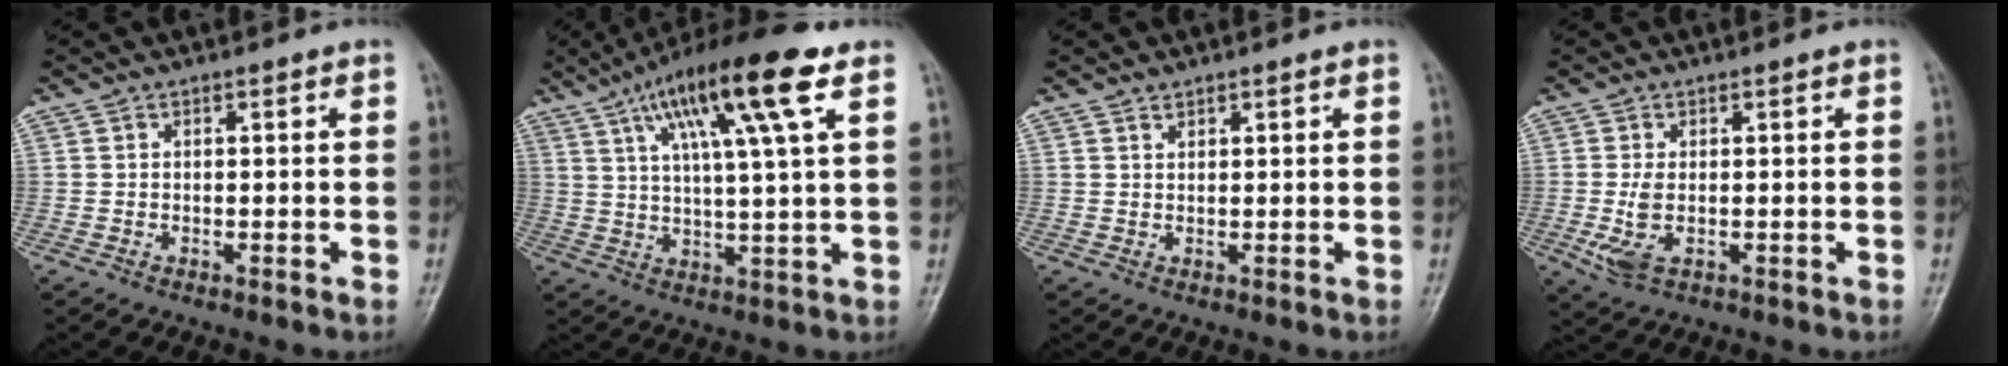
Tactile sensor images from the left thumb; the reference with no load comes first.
{"total": 16.6, "force": [7.7, 2.4, 14.5], "torque": [-0.249, -0.005, 0.126]}
{"total": 0.8, "force": [0.8, 0.3, 0.1], "torque": [0.006, -0.007, 0.012]}
{"total": 4.4, "force": [-0.7, 2.1, 3.8], "torque": [-0.090, -0.005, -0.006]}